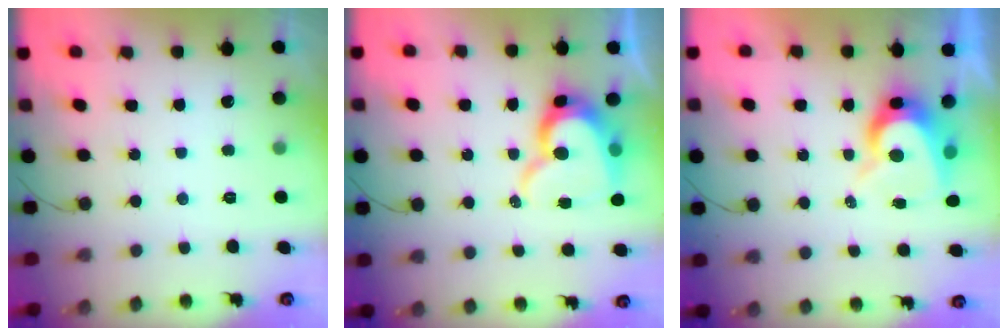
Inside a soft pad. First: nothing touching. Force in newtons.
{"total": 13.9, "press": 13.9, "slide": 1.3}
{"total": 8.4, "press": 8.3, "slide": 0.6}